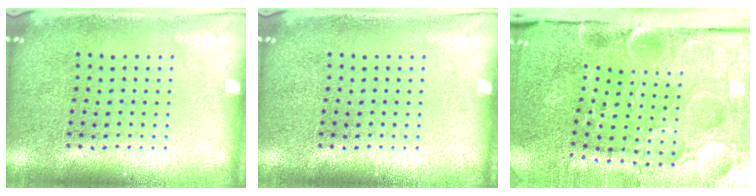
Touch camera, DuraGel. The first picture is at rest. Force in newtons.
{"total": 0.0}
{"total": 4.1, "press": 3.7, "slide": 1.7}